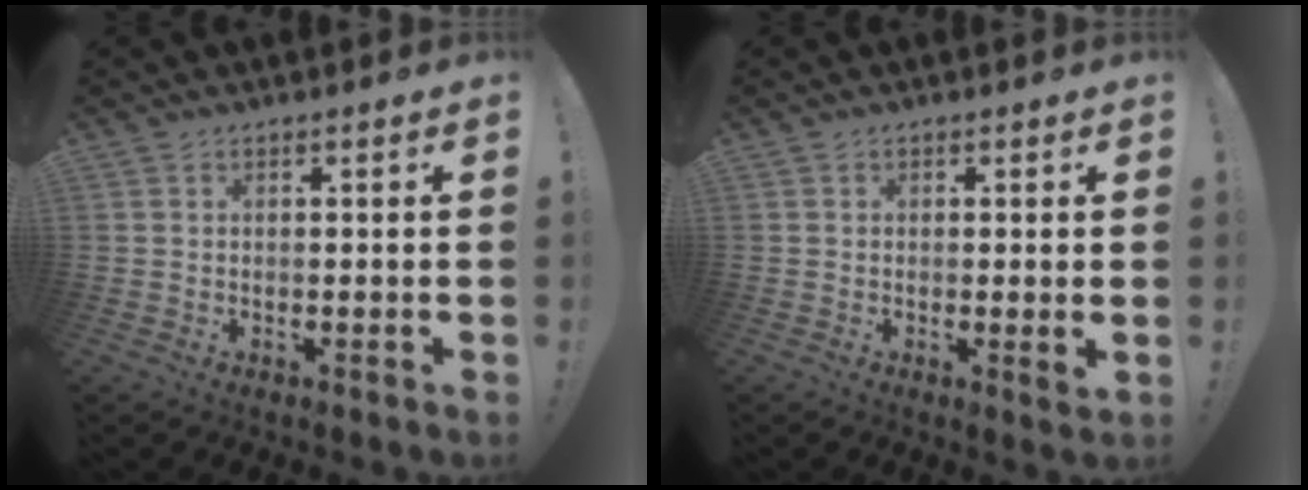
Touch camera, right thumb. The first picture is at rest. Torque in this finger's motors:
{"motor_torque": [0.11, -0.18, 0.14, 0.17, 0.00]}